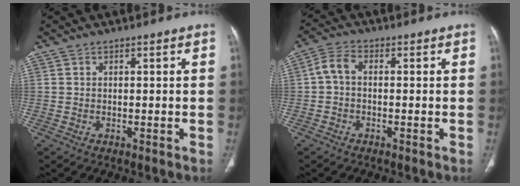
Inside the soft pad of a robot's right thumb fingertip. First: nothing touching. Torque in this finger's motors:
{"motor_torque": [0.27, 0.53, 0.33, -0.25, 0.15]}